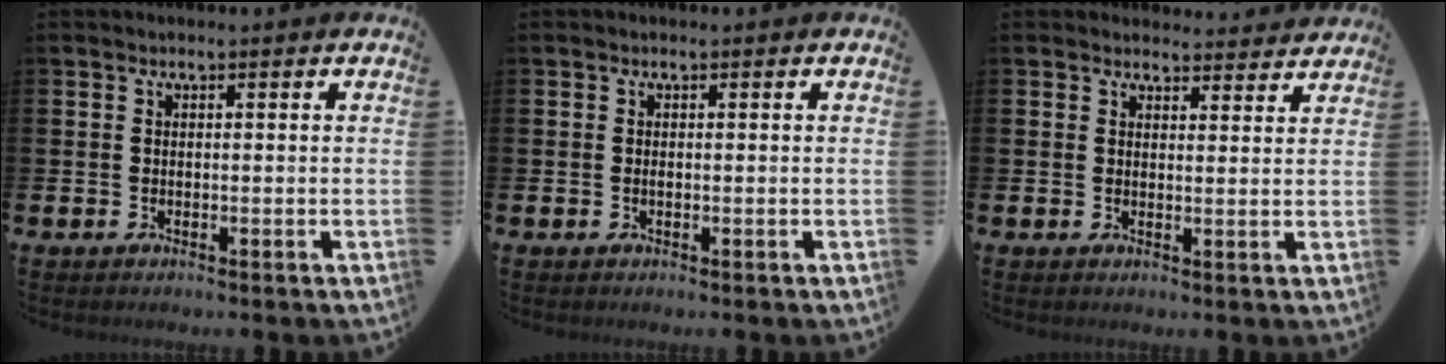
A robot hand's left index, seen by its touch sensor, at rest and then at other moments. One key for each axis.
{"total": 0.0}
{"total": 2.9, "fx": 2.8, "fy": 0.6, "fz": -0.1, "tx": 0.004, "ty": -0.017, "tz": 0.050}